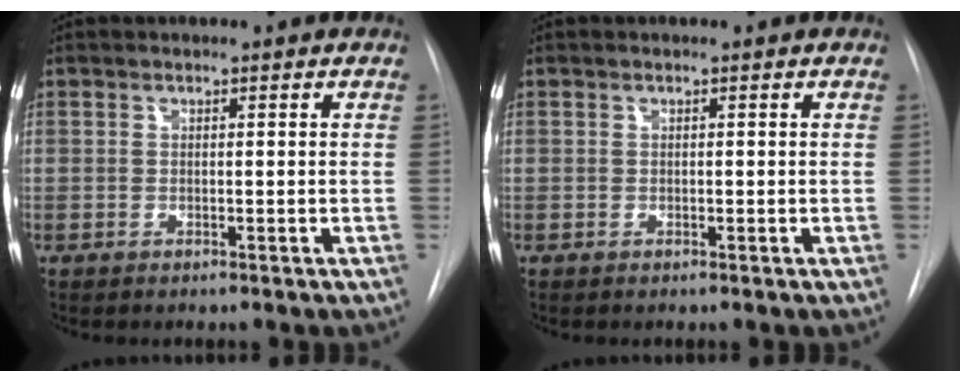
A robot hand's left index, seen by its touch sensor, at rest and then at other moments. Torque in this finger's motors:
{"motor_torque": [-0.24, 0.27, -0.07, -0.01]}